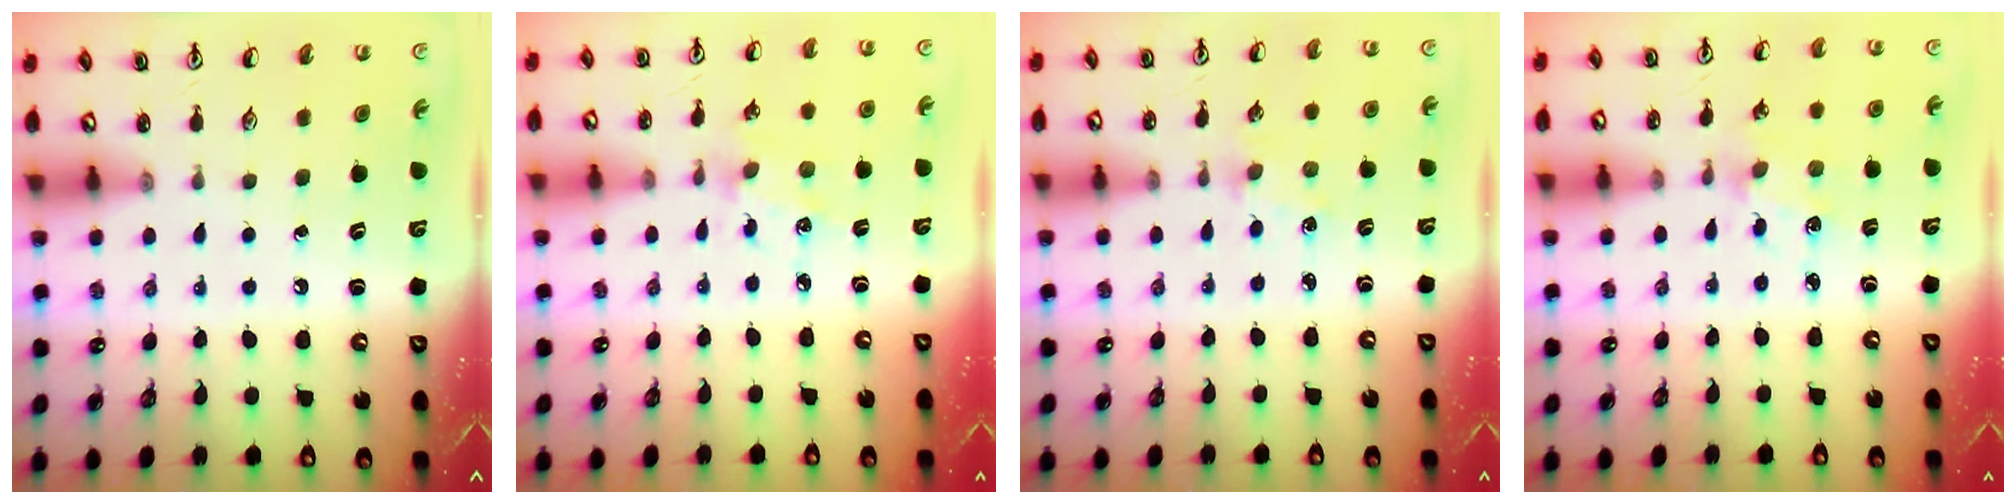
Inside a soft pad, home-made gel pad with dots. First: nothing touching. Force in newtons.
{"total": 5.0, "press": 4.7, "slide": 1.6}
{"total": 1.9, "press": 1.8, "slide": 0.4}
{"total": 2.9, "press": 2.8, "slide": 0.3}